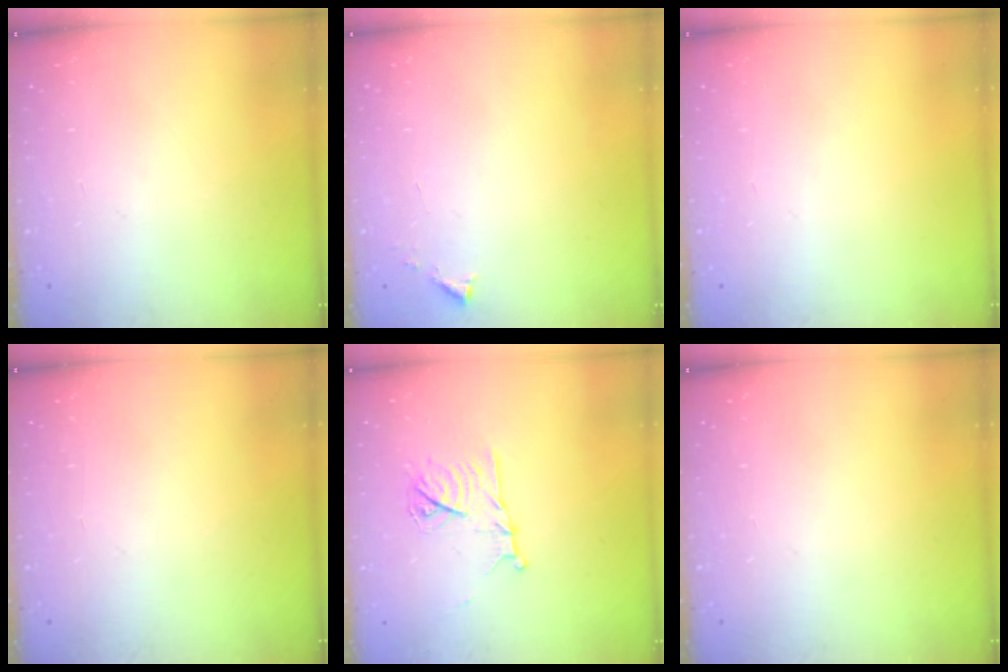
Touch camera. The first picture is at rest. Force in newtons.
{"total": 2.9, "press": 2.9, "slide": 0.4}
{"total": 0.0}
{"total": 0.0}
{"total": 11.7, "press": 11.7, "slide": 0.1}
{"total": 0.0}